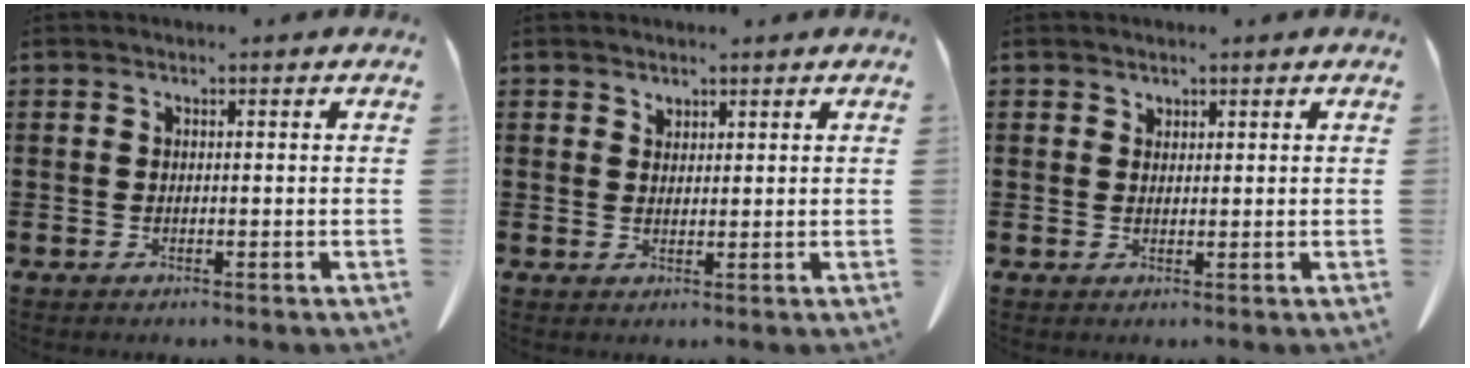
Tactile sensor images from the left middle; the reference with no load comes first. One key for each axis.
{"total": 1.8, "fx": 1.6, "fy": 0.9, "fz": -0.1, "tx": 0.007, "ty": -0.001, "tz": 0.031}
{"total": 1.3, "fx": 1.1, "fy": 0.7, "fz": -0.1, "tx": -0.002, "ty": 0.001, "tz": 0.021}